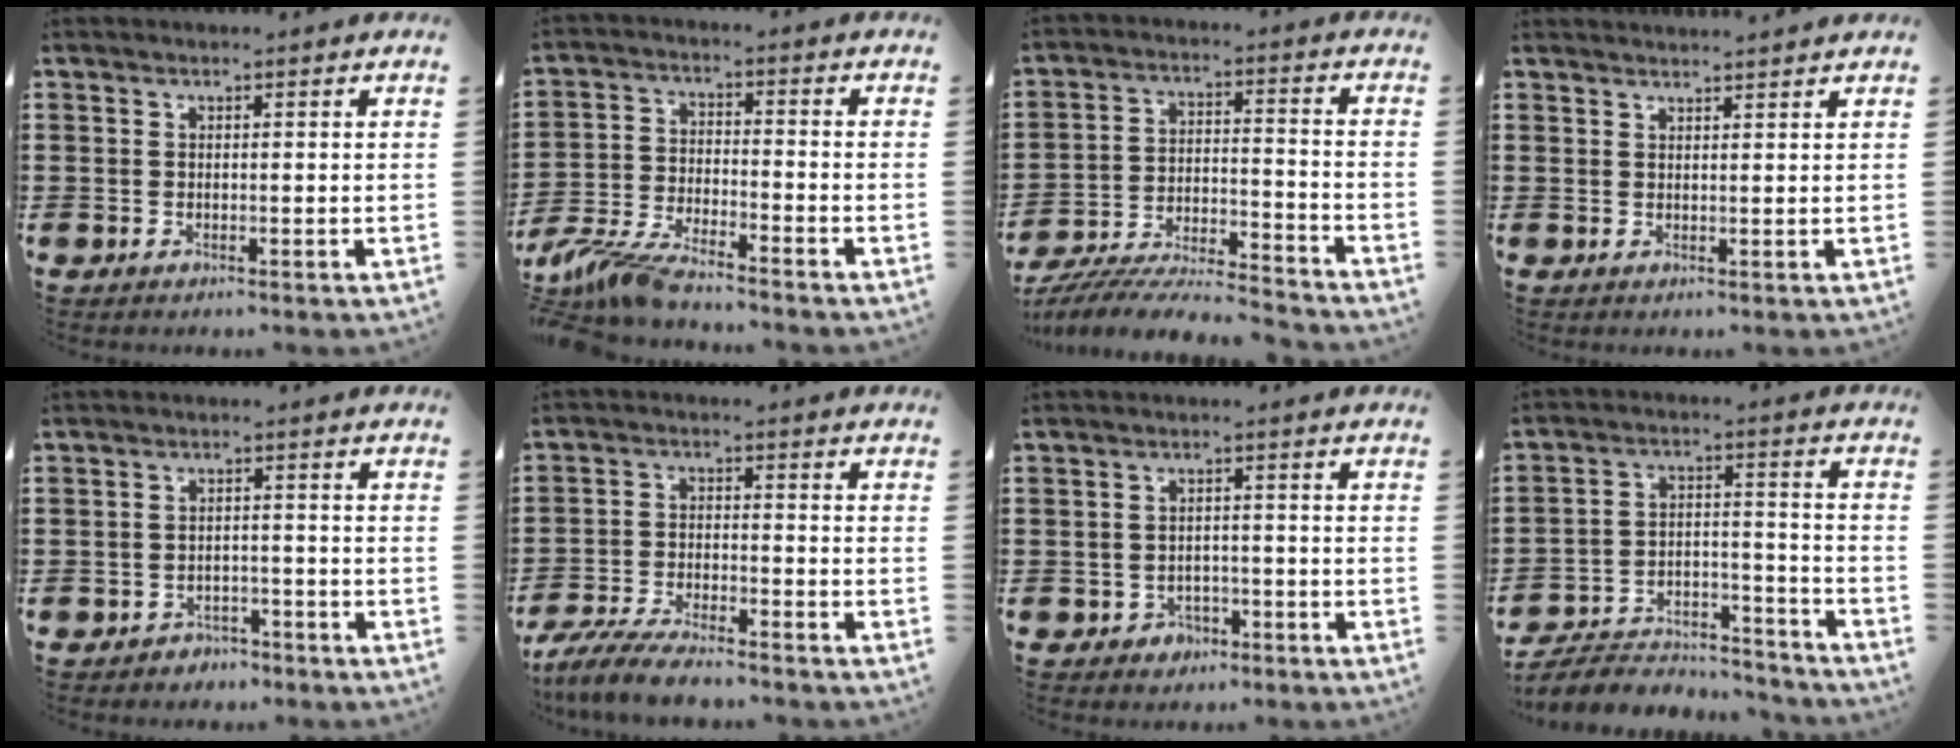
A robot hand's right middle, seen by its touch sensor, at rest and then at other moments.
{"total": 7.2, "force": [-6.7, 0.6, 2.6], "torque": [-0.076, -0.007, -0.136]}
{"total": 7.3, "force": [-7.1, 0.4, 1.8], "torque": [-0.031, 0.003, -0.139]}
{"total": 1.8, "force": [1.8, -0.1, 0.2], "torque": [-0.007, 0.002, 0.033]}
{"total": 2.2, "force": [-2.1, 0.6, -0.2], "torque": [-0.006, 0.001, -0.046]}
{"total": 6.2, "force": [-5.7, 0.8, 2.2], "torque": [-0.054, -0.002, -0.112]}
{"total": 2.0, "force": [-1.6, 1.2, 0.2], "torque": [-0.013, -0.002, -0.035]}
{"total": 6.2, "force": [-5.9, 1.3, 1.2], "torque": [-0.030, 0.007, -0.119]}